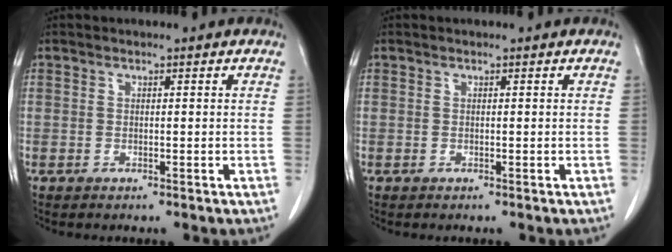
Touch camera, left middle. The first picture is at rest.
{"total": 0.0}